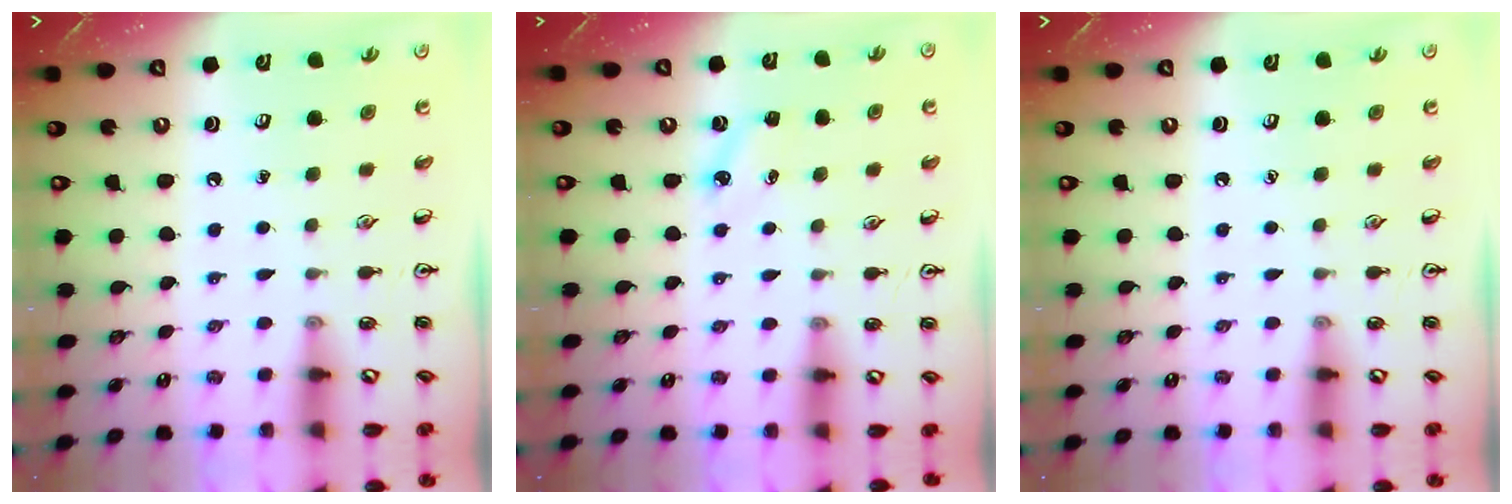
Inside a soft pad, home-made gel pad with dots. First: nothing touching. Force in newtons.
{"total": 3.7, "press": 3.5, "slide": 1.1}
{"total": 0.0}